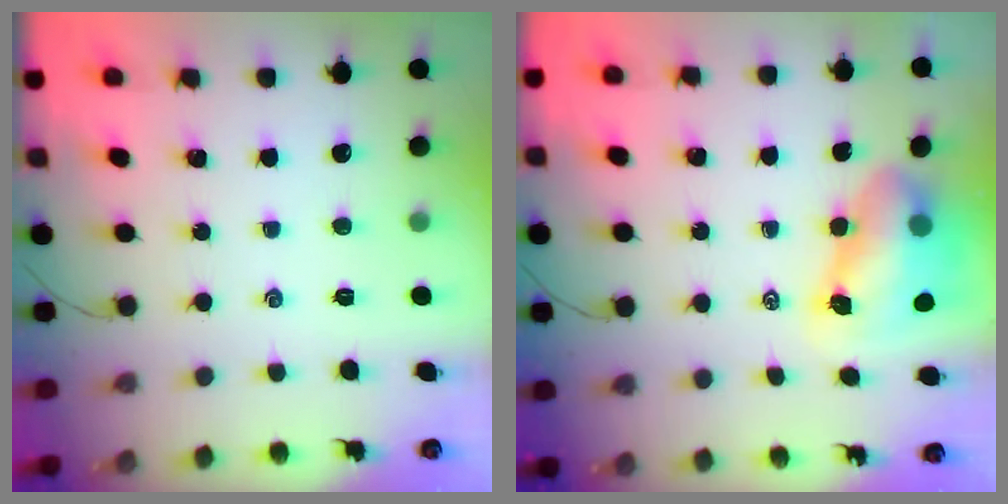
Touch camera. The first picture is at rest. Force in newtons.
{"total": 9.3, "press": 9.0, "slide": 2.2}